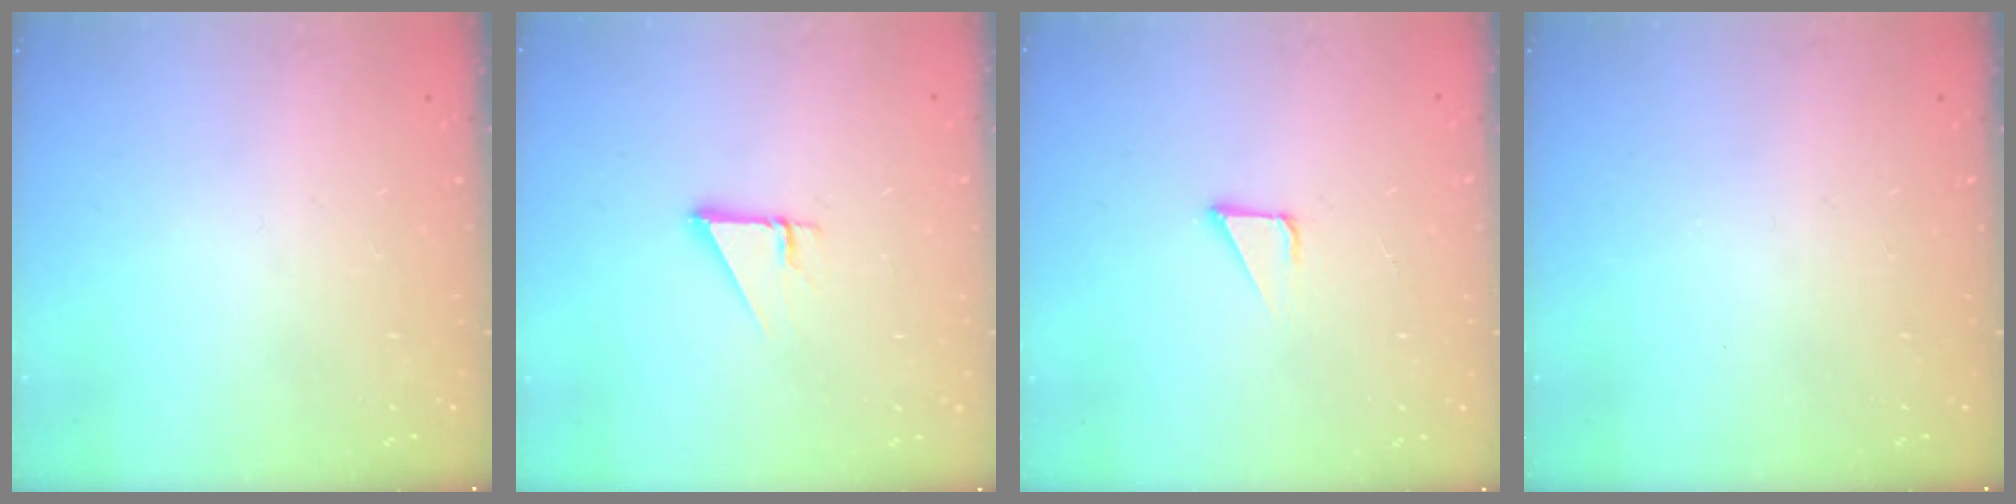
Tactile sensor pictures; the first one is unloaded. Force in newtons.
{"total": 2.7, "press": 2.7, "slide": 0.1}
{"total": 2.2, "press": 2.2, "slide": 0.2}
{"total": 0.0}